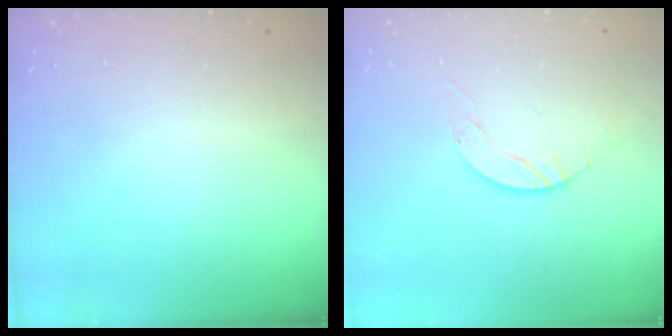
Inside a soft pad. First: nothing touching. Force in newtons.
{"total": 4.0, "press": 4.0, "slide": 0.4}